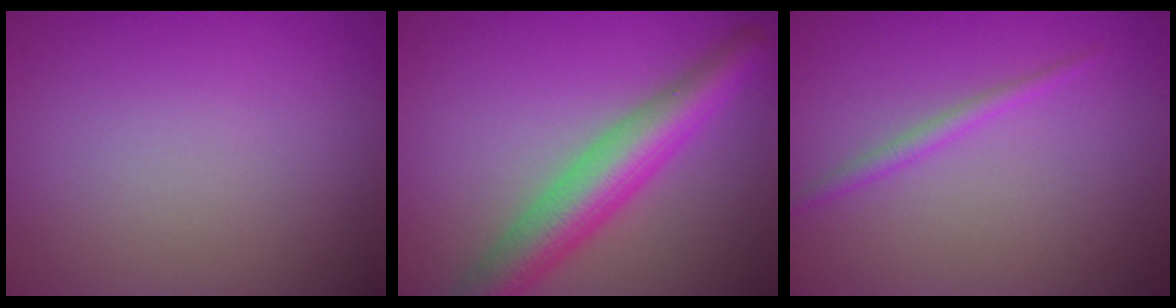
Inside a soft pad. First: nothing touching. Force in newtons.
{"total": 6.3, "press": 6.3, "slide": 0.2}
{"total": 1.3, "press": 1.3, "slide": 0.1}